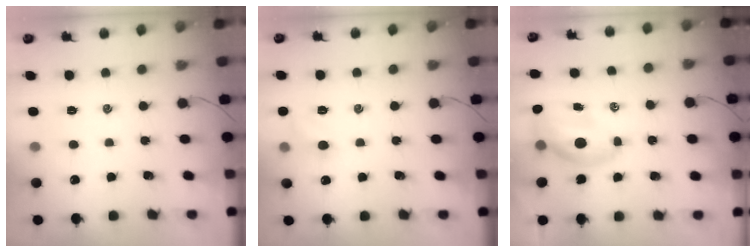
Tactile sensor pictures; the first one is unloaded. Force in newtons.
{"total": 6.1, "press": 5.8, "slide": 2.0}
{"total": 8.4, "press": 8.2, "slide": 1.6}